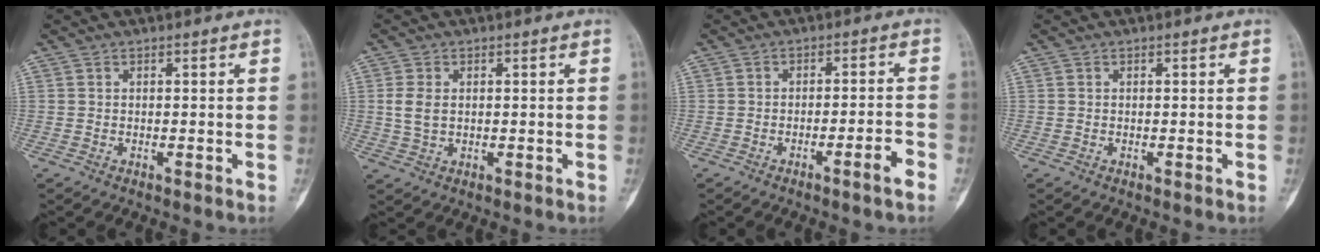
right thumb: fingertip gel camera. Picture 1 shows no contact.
{"total": 3.6, "force": [0.4, 2.3, 2.7], "torque": [-0.059, 0.000, 0.012]}
{"total": 4.5, "force": [-2.6, 0.1, 3.6], "torque": [-0.065, 0.022, -0.040]}
{"total": 0.0}